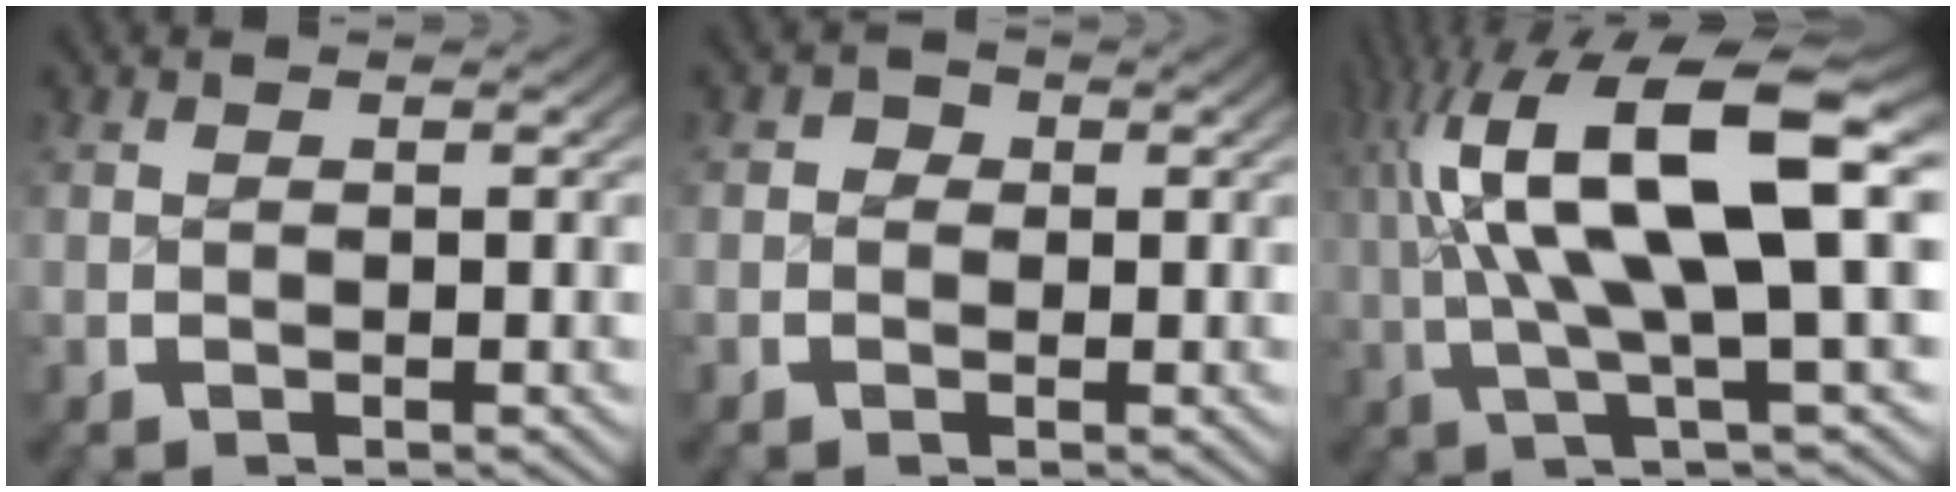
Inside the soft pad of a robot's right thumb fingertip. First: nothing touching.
{"total": 1.7, "force": [0.0, 1.6, 0.6], "torque": [-0.004, -0.002, -0.007]}
{"total": 13.8, "force": [1.9, 5.9, 12.3], "torque": [-0.214, -0.003, 0.029]}